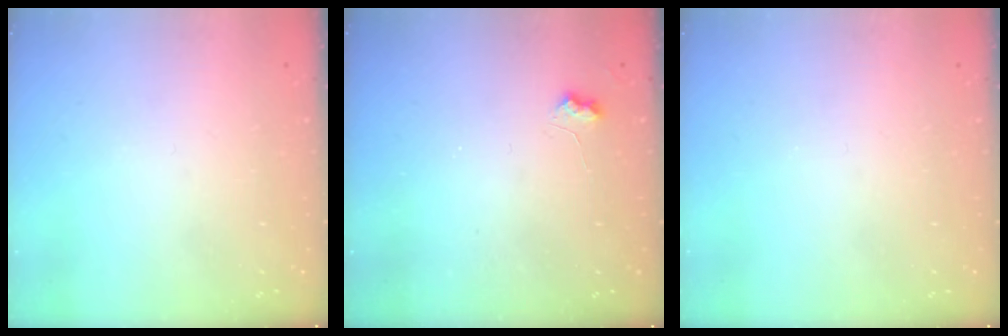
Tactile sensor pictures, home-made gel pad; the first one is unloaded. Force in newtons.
{"total": 3.7, "press": 3.7, "slide": 0.5}
{"total": 0.0}